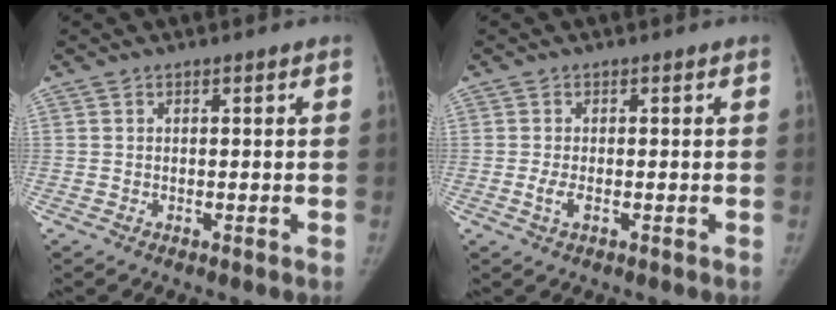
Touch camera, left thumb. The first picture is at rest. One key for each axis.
{"total": 2.1, "fx": -0.7, "fy": 0.8, "fz": 1.8, "tx": -0.045, "ty": 0.000, "tz": -0.014}